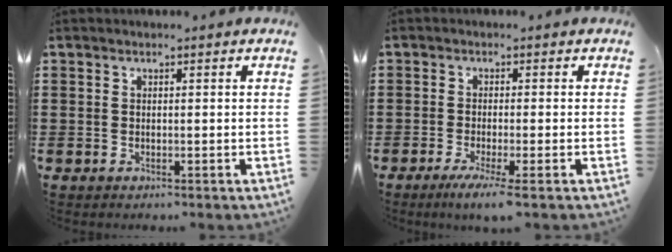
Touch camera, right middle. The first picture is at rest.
{"total": 2.9, "force": [-1.9, -0.4, 2.2], "torque": [-0.044, -0.014, -0.032]}